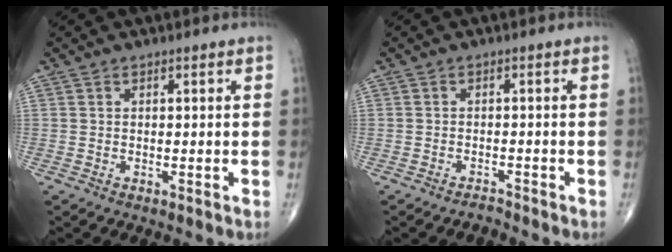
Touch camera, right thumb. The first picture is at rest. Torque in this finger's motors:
{"motor_torque": [0.31, -0.21, -0.17, -0.14, -0.08]}